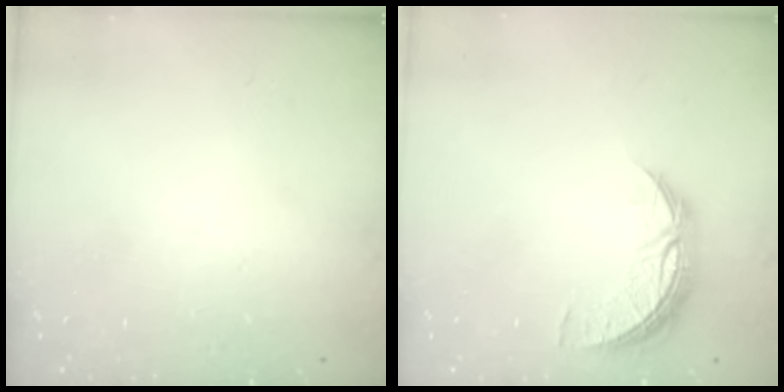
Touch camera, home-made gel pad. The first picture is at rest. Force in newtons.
{"total": 8.2, "press": 8.2, "slide": 0.4}